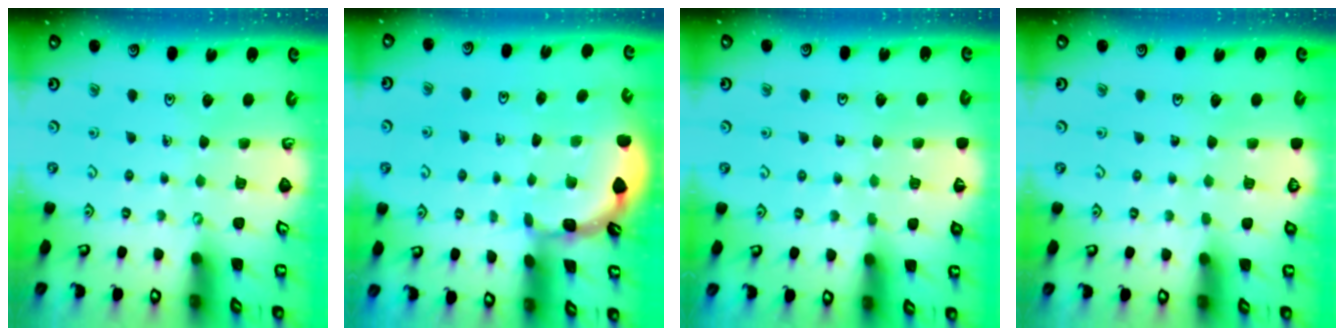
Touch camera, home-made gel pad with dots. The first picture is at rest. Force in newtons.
{"total": 1.7, "press": 1.6, "slide": 0.1}
{"total": 2.8, "press": 2.7, "slide": 0.5}
{"total": 0.0}